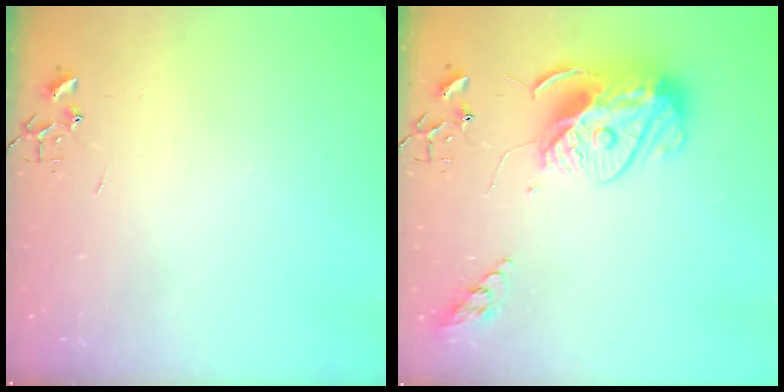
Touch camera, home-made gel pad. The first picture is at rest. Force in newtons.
{"total": 16.5, "press": 16.4, "slide": 1.3}